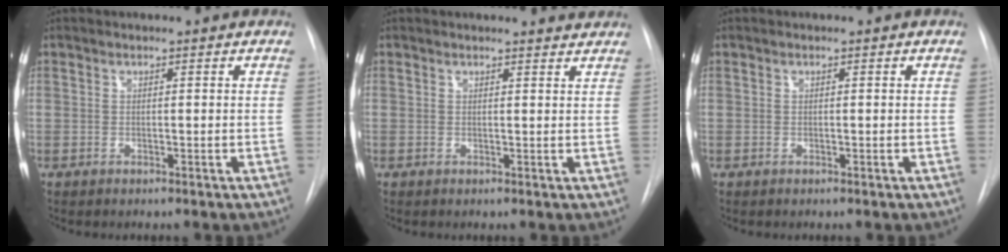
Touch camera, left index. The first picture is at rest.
{"total": 2.5, "force": [2.5, 0.3, 0.2], "torque": [-0.008, -0.003, 0.015]}
{"total": 0.0}